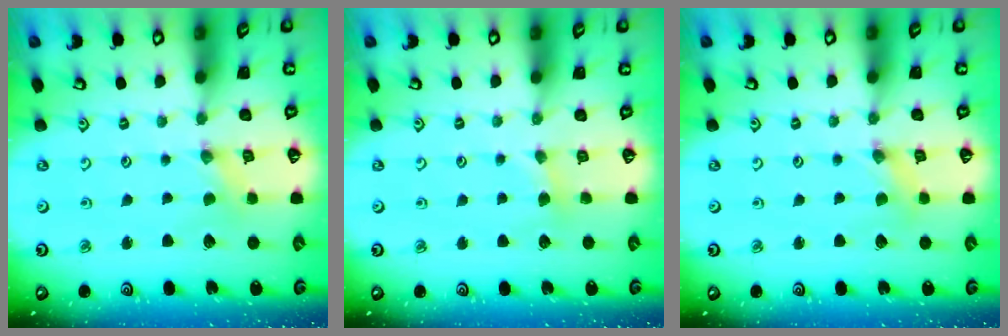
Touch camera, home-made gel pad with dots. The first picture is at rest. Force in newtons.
{"total": 2.6, "press": 2.6, "slide": 0.3}
{"total": 0.8, "press": 0.7, "slide": 0.3}